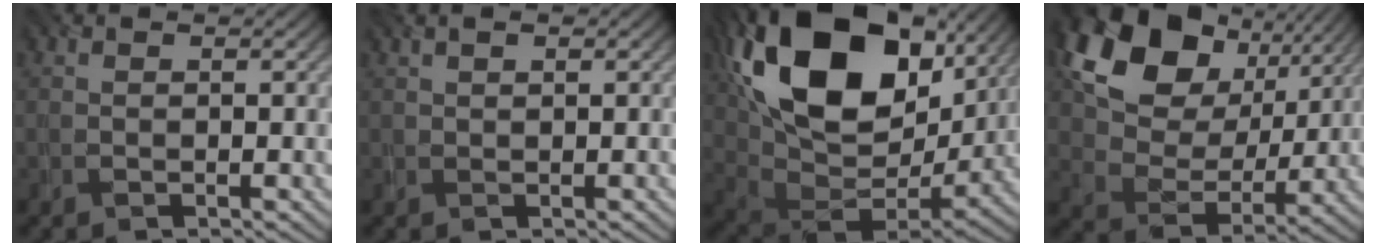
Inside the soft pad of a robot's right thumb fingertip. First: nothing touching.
{"total": 1.6, "force": [1.1, 0.6, 1.0], "torque": [-0.019, 0.007, 0.021]}
{"total": 21.7, "force": [9.5, 13.5, 14.1], "torque": [-0.290, 0.028, 0.170]}
{"total": 16.6, "force": [8.6, 11.2, 8.8], "torque": [-0.190, 0.020, 0.151]}